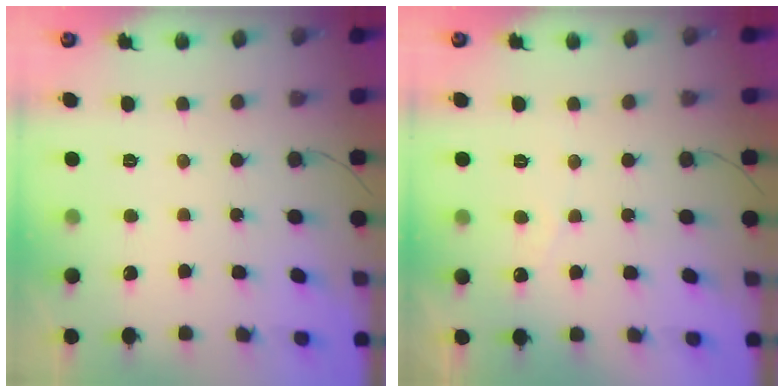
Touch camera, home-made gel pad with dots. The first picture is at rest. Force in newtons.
{"total": 2.4, "press": 2.4, "slide": 0.2}